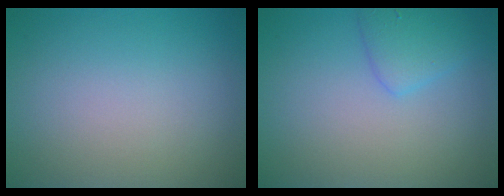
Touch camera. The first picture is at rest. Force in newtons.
{"total": 2.2, "press": 2.2, "slide": 0.1}